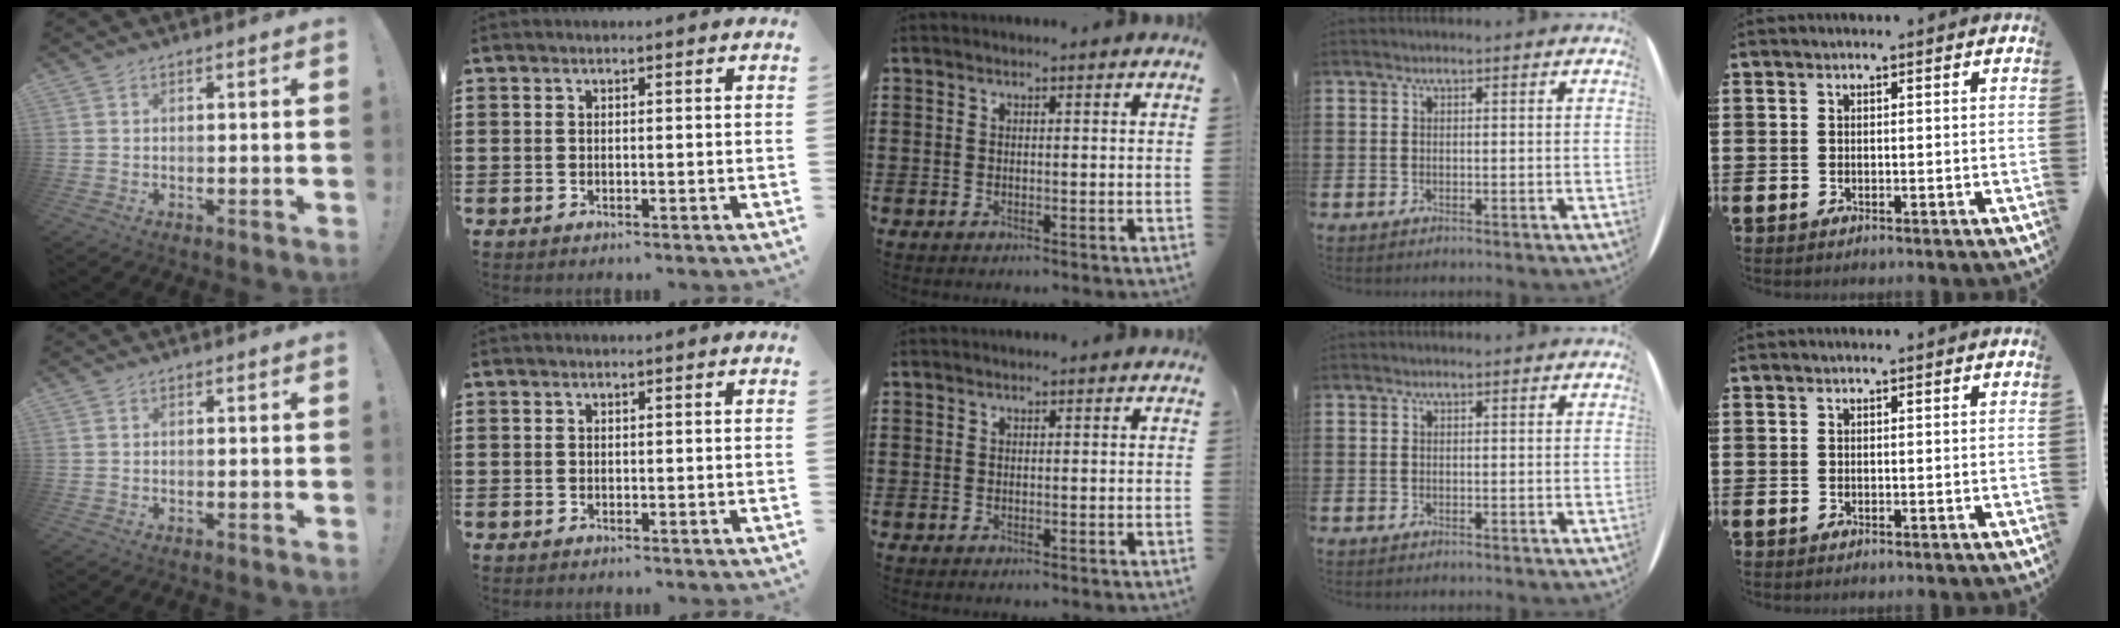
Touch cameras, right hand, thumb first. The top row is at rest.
{}